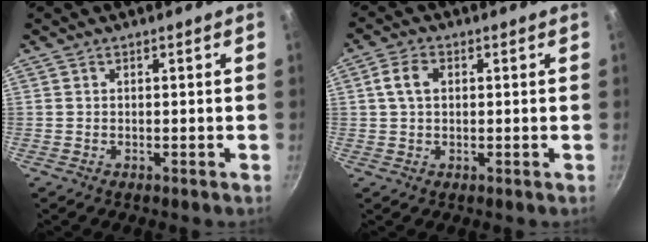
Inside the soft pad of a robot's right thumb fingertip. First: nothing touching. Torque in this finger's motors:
{"motor_torque": [0.42, 0.75, 0.33, 0.00, 0.08]}